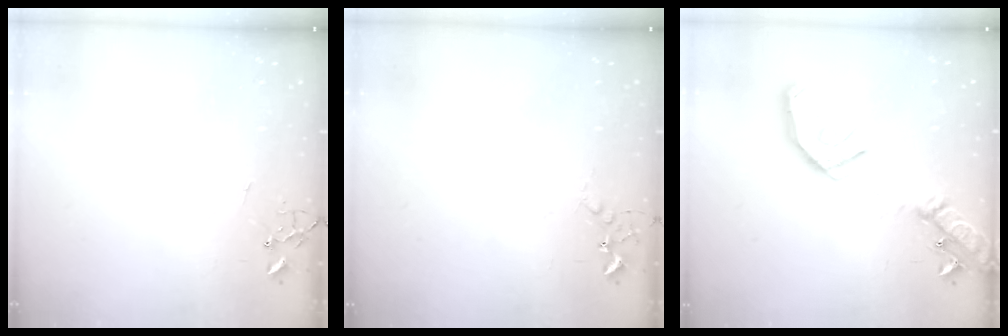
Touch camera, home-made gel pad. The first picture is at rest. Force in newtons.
{"total": 5.2, "press": 5.1, "slide": 0.9}
{"total": 18.8, "press": 18.6, "slide": 3.0}